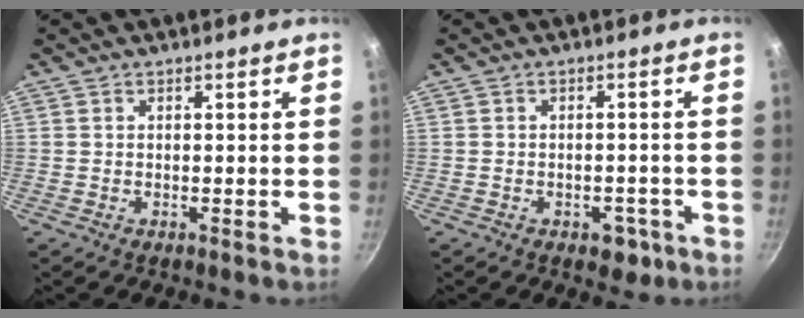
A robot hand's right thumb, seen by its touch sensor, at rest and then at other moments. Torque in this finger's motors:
{"motor_torque": [1.28, 0.97, 0.33, -0.48, -0.03]}